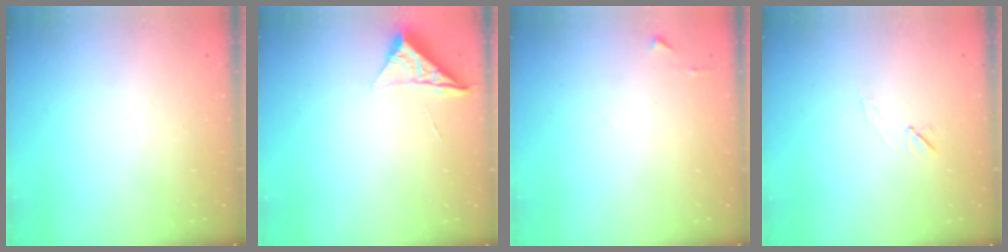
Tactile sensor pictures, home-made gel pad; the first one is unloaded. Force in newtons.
{"total": 6.5, "press": 6.5, "slide": 0.3}
{"total": 5.1, "press": 5.1, "slide": 0.6}
{"total": 5.2, "press": 4.7, "slide": 2.1}